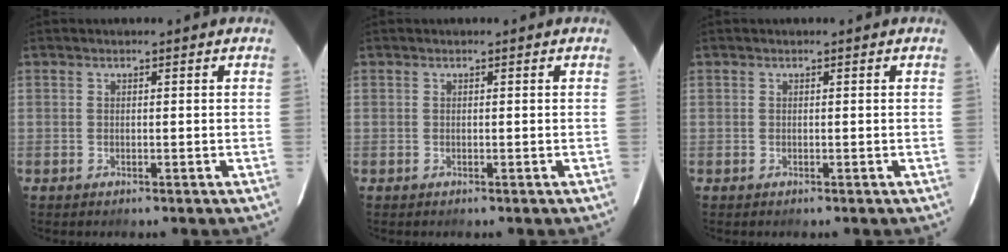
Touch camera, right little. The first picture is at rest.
{"total": 0.0}
{"total": 0.0}